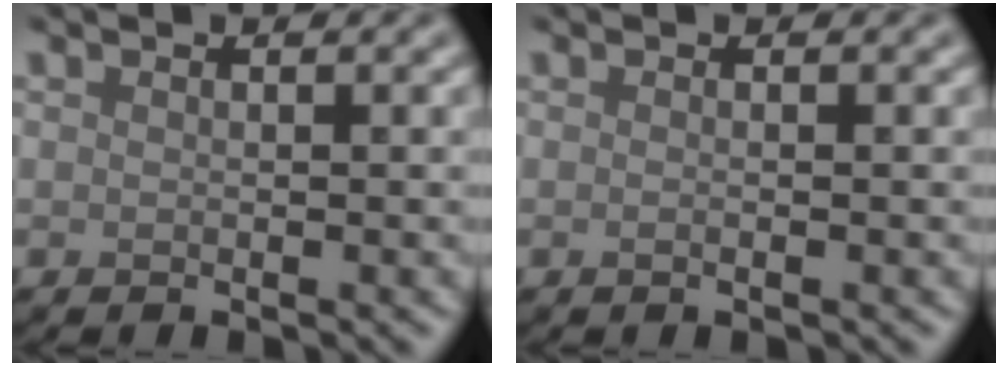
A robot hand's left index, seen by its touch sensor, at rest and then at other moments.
{"total": 0.8, "force": [-0.1, 0.3, 0.7], "torque": [-0.009, -0.006, -0.006]}